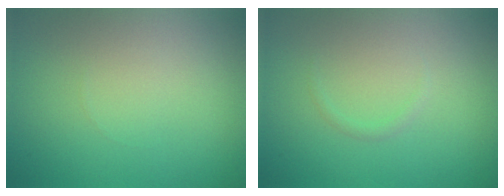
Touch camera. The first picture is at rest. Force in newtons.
{"total": 0.5, "press": 0.5, "slide": 0.0}